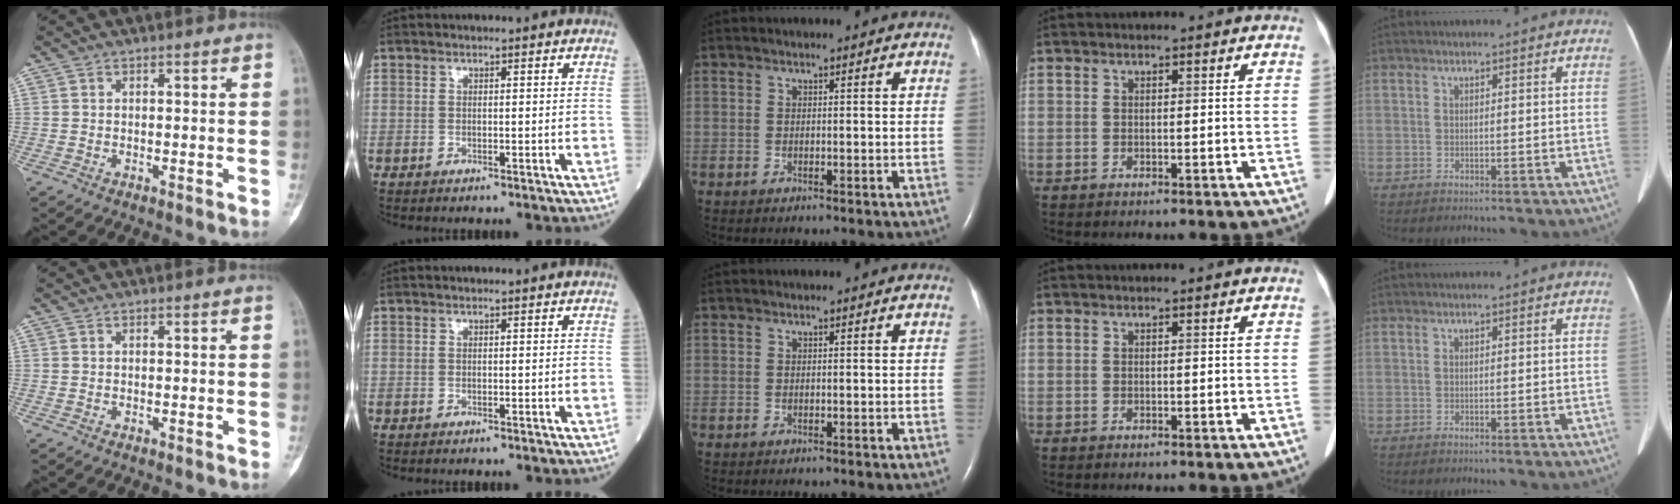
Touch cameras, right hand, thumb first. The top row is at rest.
{}